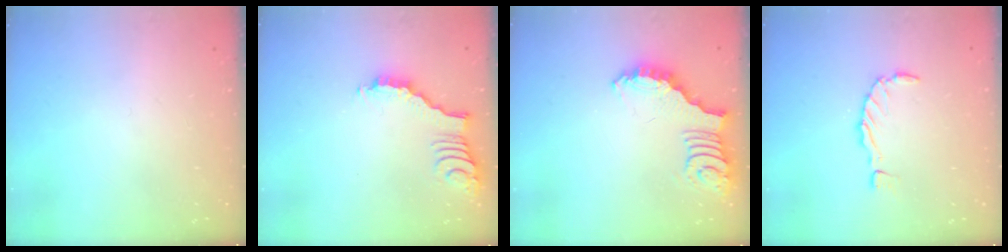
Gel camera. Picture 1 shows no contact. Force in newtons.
{"total": 2.6, "press": 2.6, "slide": 0.4}
{"total": 2.7, "press": 2.6, "slide": 0.6}
{"total": 0.7, "press": 0.7, "slide": 0.2}